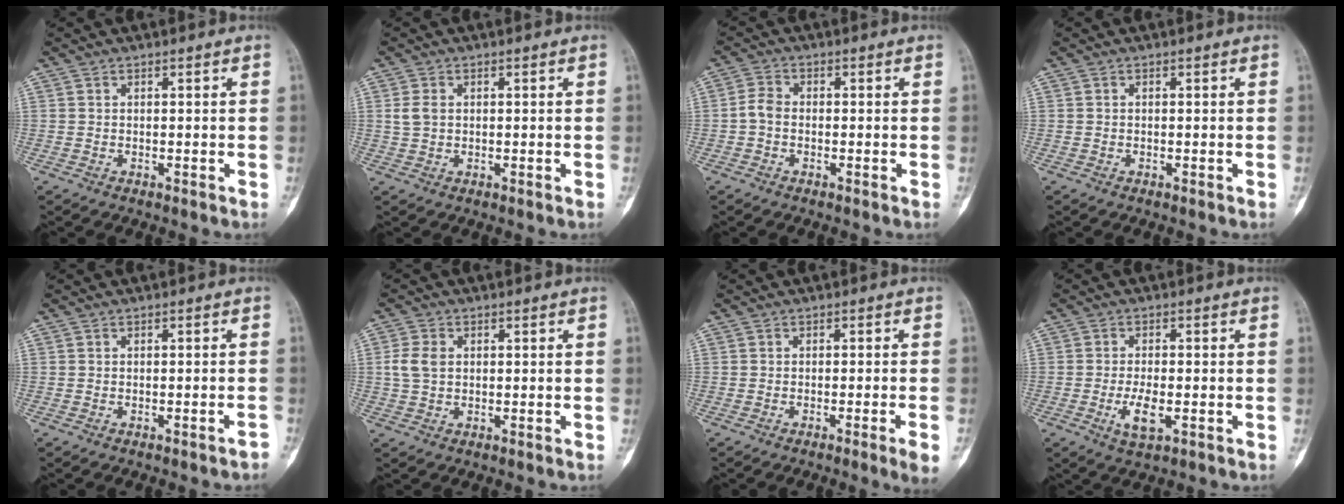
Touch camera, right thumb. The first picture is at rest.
{"total": 2.6, "force": [0.5, 1.9, 1.7], "torque": [-0.037, 0.003, 0.011]}
{"total": 3.0, "force": [-0.7, 2.1, 2.0], "torque": [-0.038, 0.009, -0.023]}
{"total": 0.0}
{"total": 1.3, "force": [-1.0, 0.1, 0.8], "torque": [-0.015, 0.008, -0.008]}
{"total": 4.3, "force": [0.6, 3.0, 2.9], "torque": [-0.063, 0.005, 0.010]}
{"total": 3.9, "force": [-1.9, -0.4, 3.3], "torque": [-0.052, -0.002, -0.030]}
{"total": 4.9, "force": [-1.4, 2.0, 4.2], "torque": [-0.080, -0.001, -0.021]}